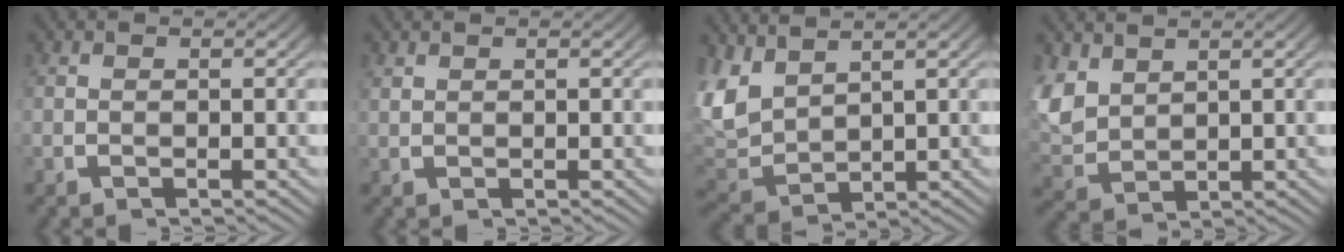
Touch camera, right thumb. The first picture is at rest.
{"total": 0.7, "force": [0.7, 0.1, 0.1], "torque": [-0.001, 0.002, 0.018]}
{"total": 7.2, "force": [0.9, 5.4, 4.7], "torque": [-0.149, -0.033, 0.041]}
{"total": 5.2, "force": [0.8, 4.1, 3.2], "torque": [-0.109, -0.028, 0.039]}